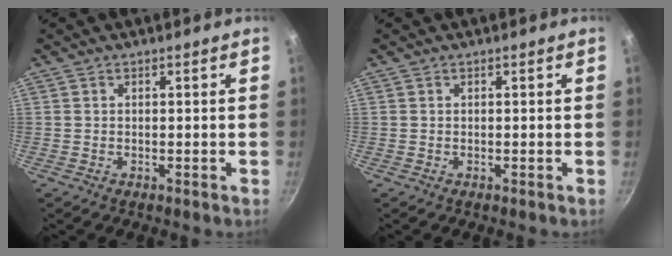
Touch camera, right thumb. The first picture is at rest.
{"total": 0.0}